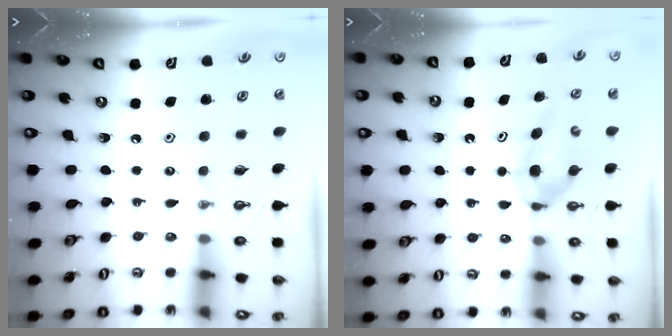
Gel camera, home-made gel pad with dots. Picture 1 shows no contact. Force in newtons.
{"total": 5.4, "press": 5.4, "slide": 0.2}